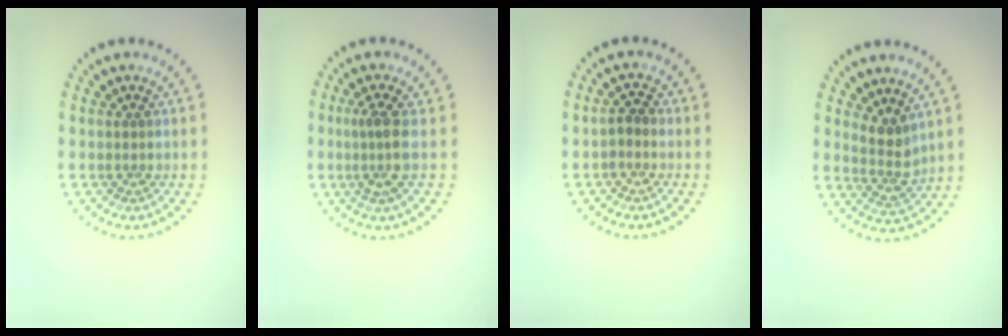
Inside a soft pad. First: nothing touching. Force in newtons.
{"total": 2.5, "press": 1.9, "slide": 1.7}
{"total": 1.2, "press": 1.0, "slide": 0.6}
{"total": 2.6, "press": 2.1, "slide": 1.5}